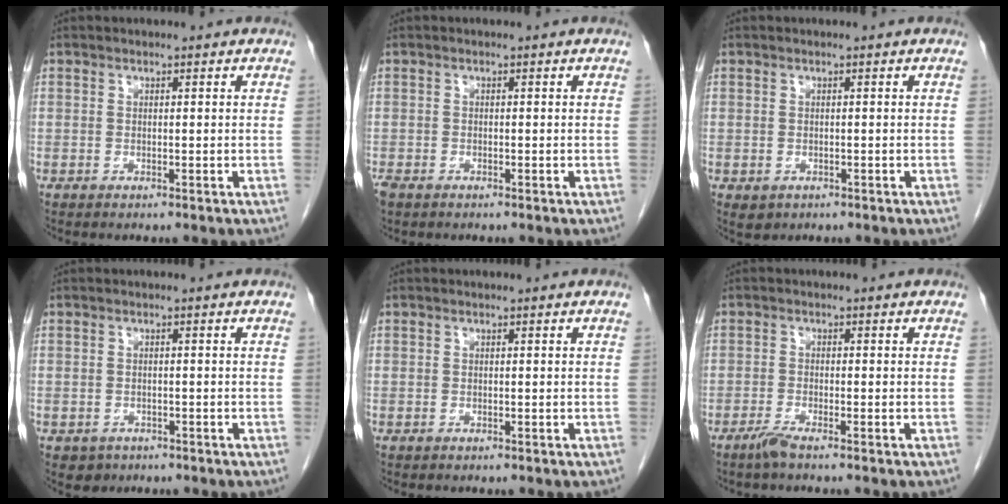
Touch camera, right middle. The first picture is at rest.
{"total": 1.6, "force": [-1.2, 0.9, 0.7], "torque": [-0.019, -0.003, -0.018]}
{"total": 1.4, "force": [-0.5, 1.2, 0.5], "torque": [-0.011, 0.000, 0.003]}
{"total": 2.0, "force": [-1.1, 1.7, 0.2], "torque": [-0.007, 0.004, -0.012]}
{"total": 0.0}
{"total": 2.0, "force": [-1.6, -0.1, 1.2], "torque": [-0.033, -0.005, -0.036]}